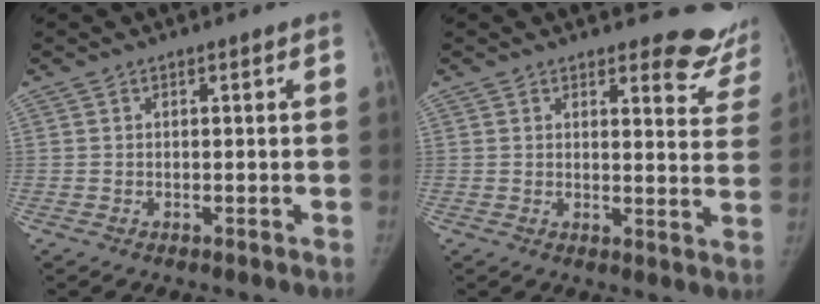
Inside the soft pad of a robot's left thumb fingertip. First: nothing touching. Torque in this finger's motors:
{"motor_torque": [-0.07, -0.04, -0.07, 0.32, -0.05]}